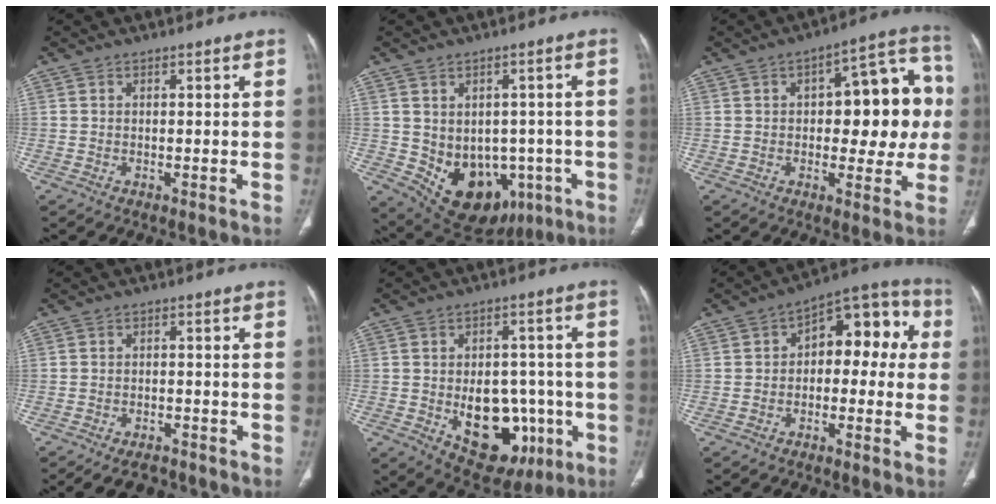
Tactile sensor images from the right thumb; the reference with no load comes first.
{"total": 14.5, "force": [-4.1, 10.9, 8.7], "torque": [-0.093, 0.018, -0.028]}
{"total": 17.2, "force": [1.1, 8.5, 14.8], "torque": [-0.136, 0.035, 0.014]}
{"total": 7.1, "force": [-5.9, 3.1, 2.5], "torque": [-0.029, 0.022, -0.080]}
{"total": 16.6, "force": [-4.5, 10.8, 11.8], "torque": [-0.119, 0.023, -0.043]}
{"total": 12.4, "force": [0.5, 7.6, 9.8], "torque": [-0.080, 0.054, -0.008]}